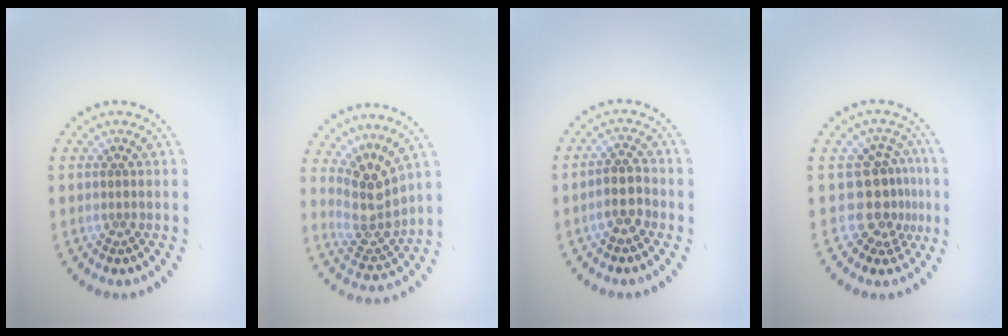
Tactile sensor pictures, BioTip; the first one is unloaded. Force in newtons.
{"total": 3.9, "press": 2.9, "slide": 2.6}
{"total": 2.3, "press": 2.1, "slide": 1.0}
{"total": 3.5, "press": 2.6, "slide": 2.4}